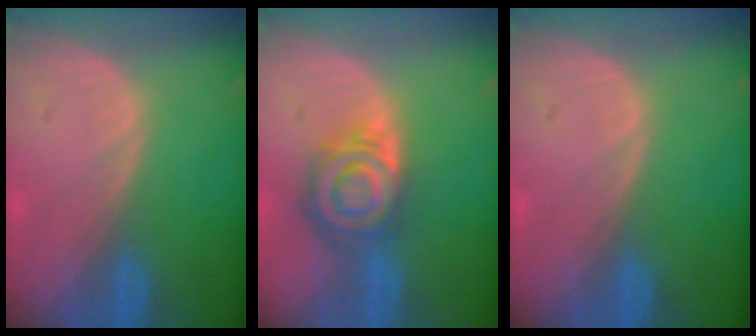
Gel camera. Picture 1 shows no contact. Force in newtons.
{"total": 7.9, "press": 7.1, "slide": 3.6}
{"total": 0.0}